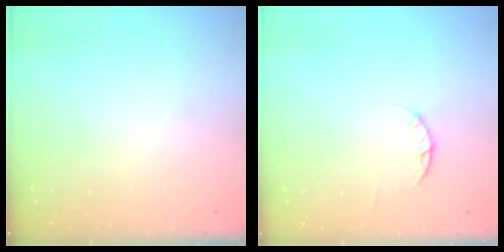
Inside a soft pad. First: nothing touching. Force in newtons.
{"total": 2.4, "press": 2.4, "slide": 0.4}